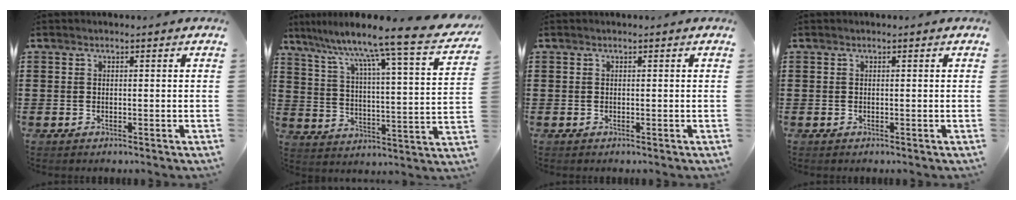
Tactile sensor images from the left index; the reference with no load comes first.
{"total": 8.7, "force": [7.2, -1.3, 4.7], "torque": [-0.105, -0.070, 0.101]}
{"total": 0.0}
{"total": 0.0}